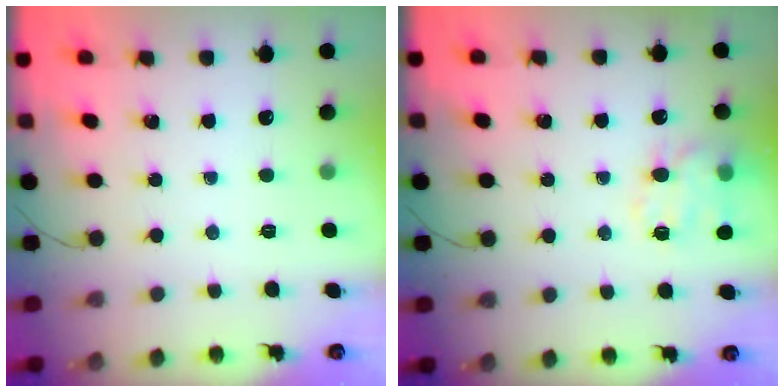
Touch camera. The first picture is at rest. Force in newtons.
{"total": 13.6, "press": 13.5, "slide": 2.0}